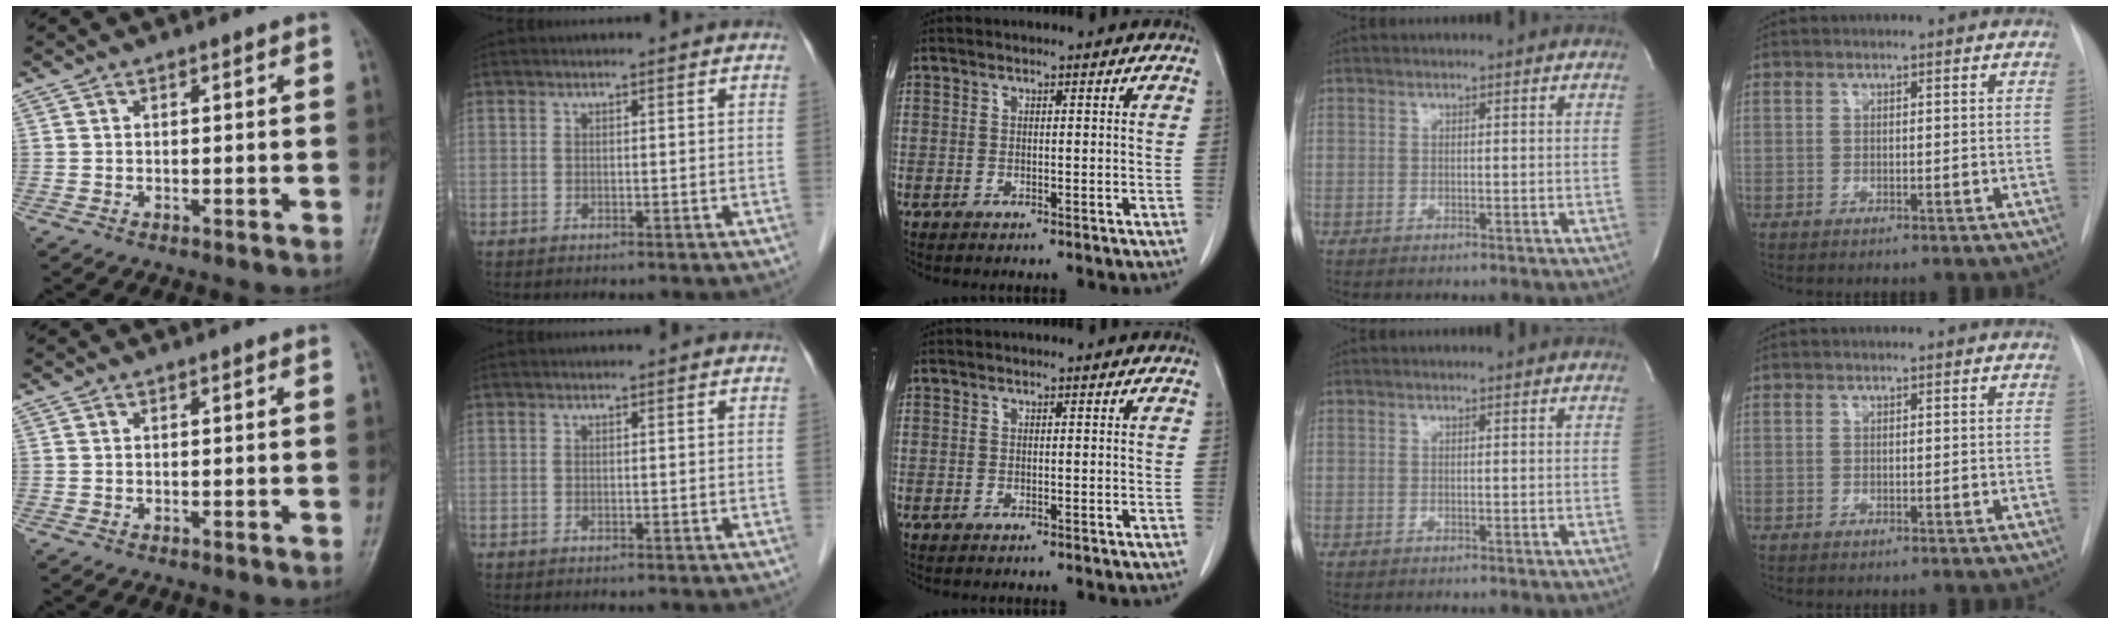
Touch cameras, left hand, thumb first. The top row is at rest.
{}